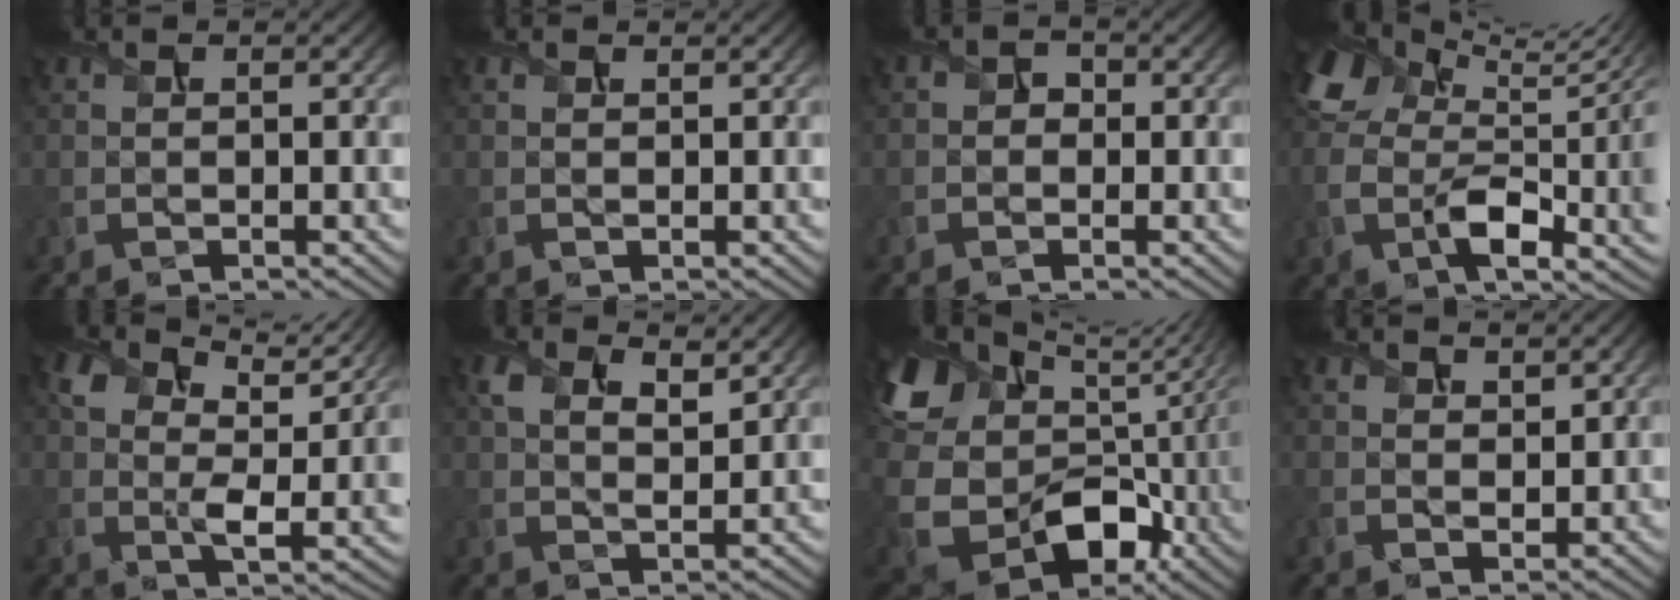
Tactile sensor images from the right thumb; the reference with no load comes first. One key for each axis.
{"total": 0.6, "fx": 0.5, "fy": 0.2, "fz": 0.2, "tx": -0.007, "ty": -0.001, "tz": 0.010}
{"total": 1.5, "fx": -0.4, "fy": 1.3, "fz": 0.5, "tx": -0.004, "ty": 0.003, "tz": -0.015}
{"total": 14.5, "fx": 2.7, "fy": 8.8, "fz": 11.1, "tx": -0.248, "ty": -0.025, "tz": 0.058}
{"total": 8.2, "fx": 4.3, "fy": 3.8, "fz": 5.8, "tx": -0.120, "ty": -0.008, "tz": 0.081}
{"total": 5.5, "fx": 3.1, "fy": 2.4, "fz": 3.9, "tx": -0.082, "ty": 0.001, "tz": 0.059}
{"total": 15.9, "fx": 3.7, "fy": 11.3, "fz": 10.5, "tx": -0.253, "ty": -0.003, "tz": 0.077}
{"total": 1.9, "fx": 1.5, "fy": 1.0, "fz": 0.7, "tx": -0.019, "ty": -0.003, "tz": 0.032}